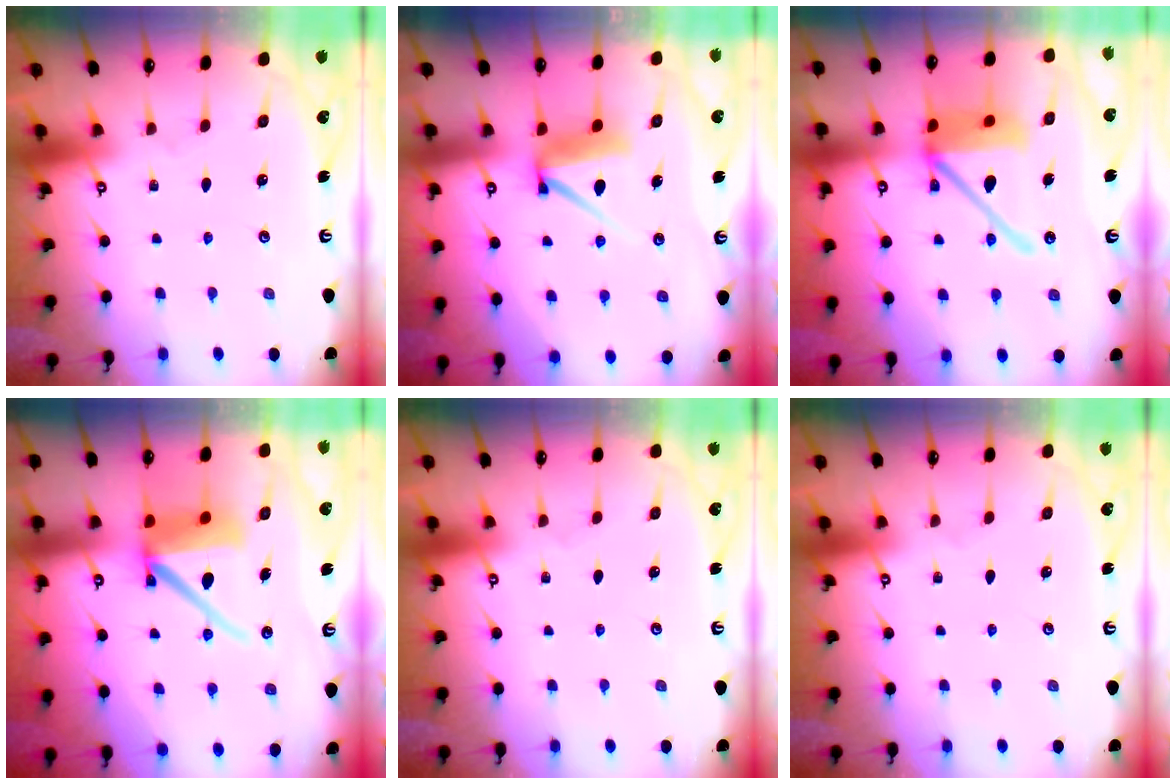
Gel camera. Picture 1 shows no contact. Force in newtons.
{"total": 7.7, "press": 7.7, "slide": 0.8}
{"total": 15.5, "press": 15.4, "slide": 2.0}
{"total": 11.1, "press": 11.0, "slide": 1.5}
{"total": 0.0}
{"total": 0.0}